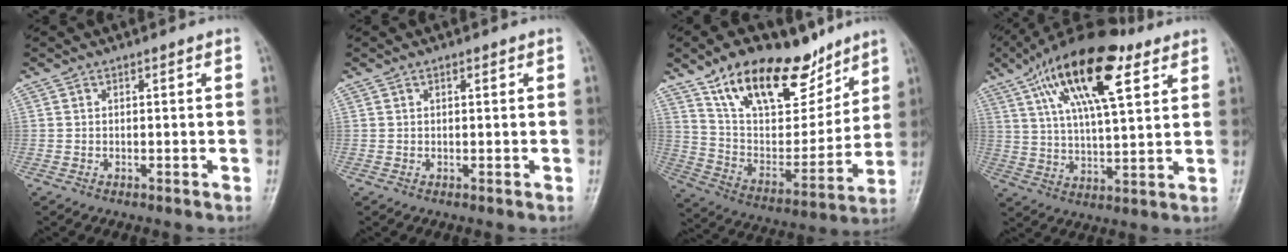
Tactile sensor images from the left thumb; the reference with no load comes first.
{"total": 0.7, "force": [0.4, 0.3, 0.5], "torque": [-0.008, 0.000, 0.005]}
{"total": 23.9, "force": [15.4, 11.4, 14.3], "torque": [-0.185, -0.053, 0.268]}
{"total": 20.4, "force": [10.1, 7.5, 16.0], "torque": [-0.262, -0.013, 0.173]}